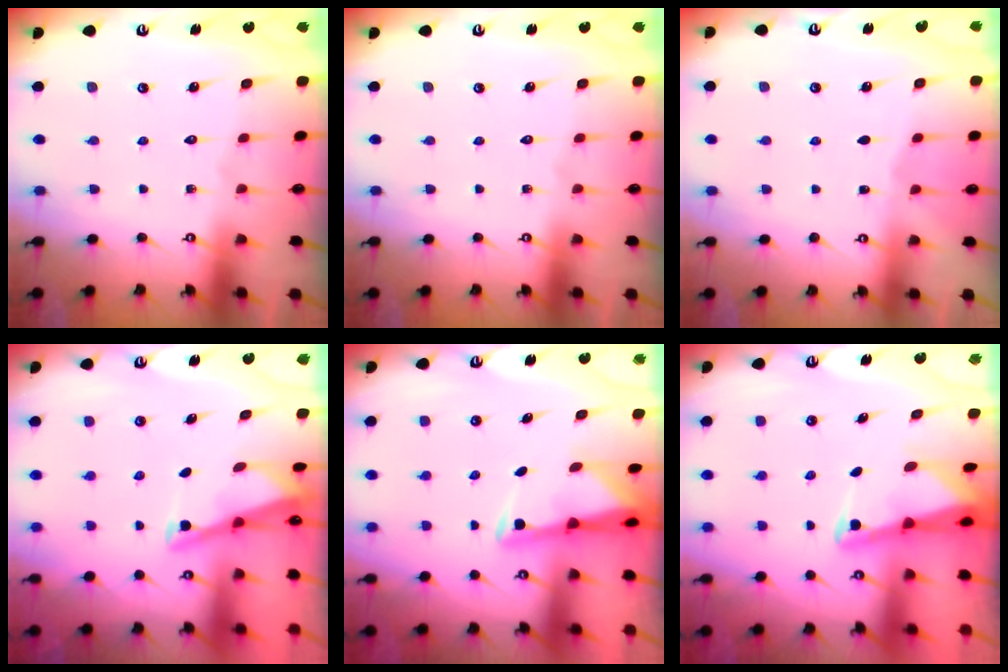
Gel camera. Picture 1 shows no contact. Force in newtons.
{"total": 0.0}
{"total": 1.6, "press": 1.5, "slide": 0.3}
{"total": 2.9, "press": 2.8, "slide": 0.4}
{"total": 3.0, "press": 2.9, "slide": 0.6}
{"total": 2.4, "press": 2.4, "slide": 0.3}